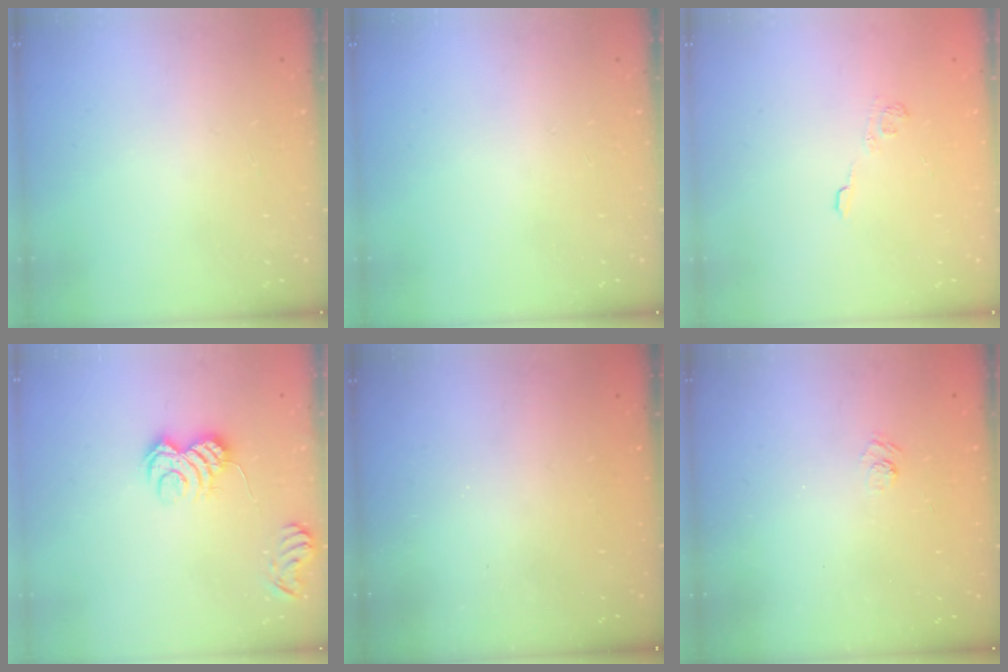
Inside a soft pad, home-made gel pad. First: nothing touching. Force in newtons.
{"total": 0.0}
{"total": 5.0, "press": 4.9, "slide": 1.3}
{"total": 6.4, "press": 6.4, "slide": 0.8}
{"total": 2.3, "press": 2.1, "slide": 1.0}
{"total": 2.3, "press": 1.8, "slide": 1.3}